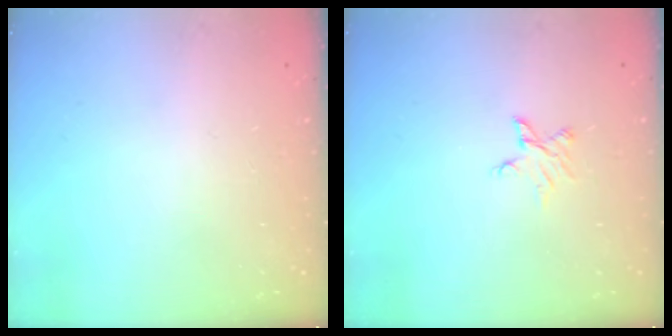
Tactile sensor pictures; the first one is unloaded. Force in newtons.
{"total": 2.9, "press": 2.9, "slide": 0.2}